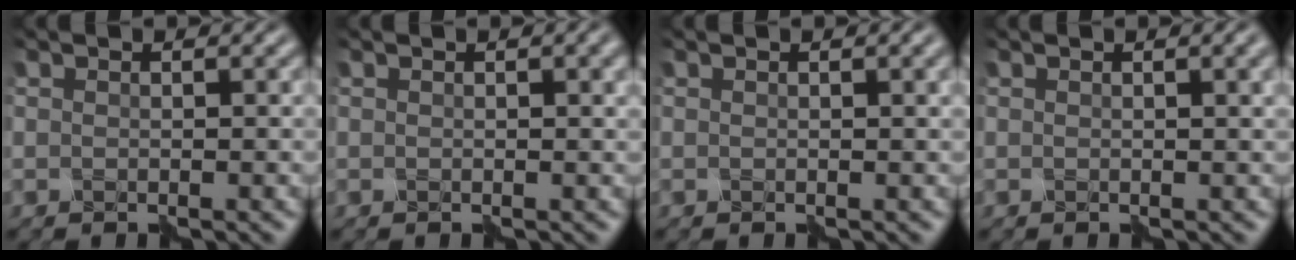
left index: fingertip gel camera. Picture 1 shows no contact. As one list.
[{"total": 1.2, "force": [0.4, 0.2, 1.1], "torque": [-0.016, 0.003, 0.004]}, {"total": 1.1, "force": [0.4, 0.2, 1.0], "torque": [-0.014, 0.002, 0.003]}, {"total": 2.1, "force": [0.7, 0.7, 1.9], "torque": [-0.016, 0.007, 0.004]}]